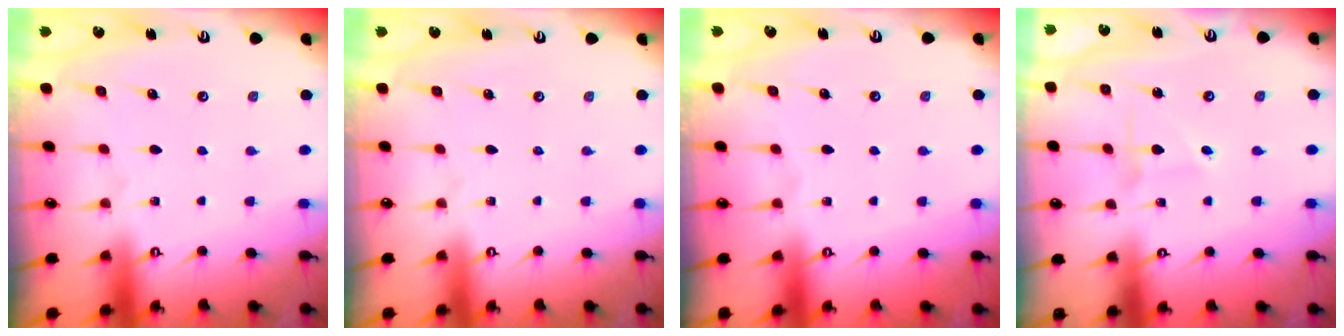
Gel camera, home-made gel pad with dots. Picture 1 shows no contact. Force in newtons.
{"total": 0.0}
{"total": 0.0}
{"total": 1.3, "press": 1.3, "slide": 0.1}